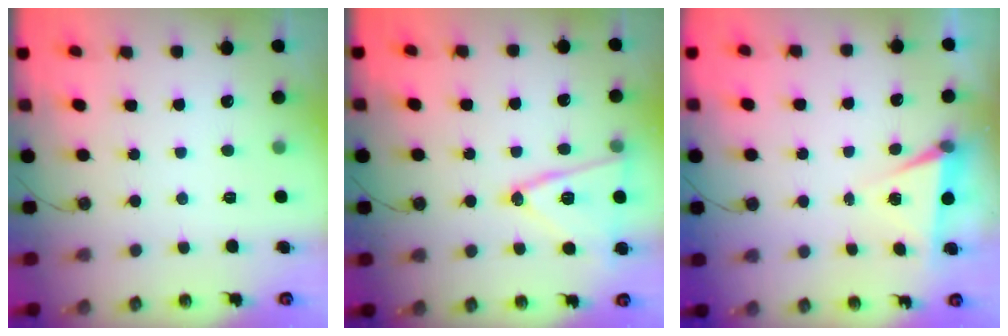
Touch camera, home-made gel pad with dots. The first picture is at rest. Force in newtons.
{"total": 14.7, "press": 14.5, "slide": 2.7}
{"total": 5.6, "press": 3.2, "slide": 4.6}